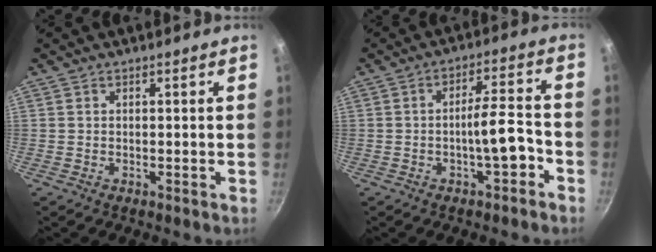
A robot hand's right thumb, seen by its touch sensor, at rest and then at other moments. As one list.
[{"total": 7.5, "force": [-3.3, 2.0, 6.4], "torque": [-0.085, 0.037, -0.046]}]